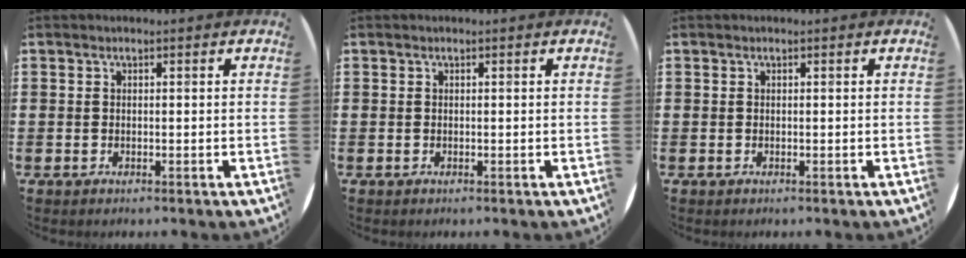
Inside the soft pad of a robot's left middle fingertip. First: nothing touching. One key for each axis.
{"total": 0.0}
{"total": 0.0}